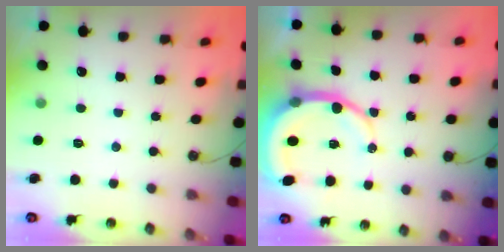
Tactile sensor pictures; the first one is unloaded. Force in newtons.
{"total": 10.1, "press": 10.0, "slide": 1.3}